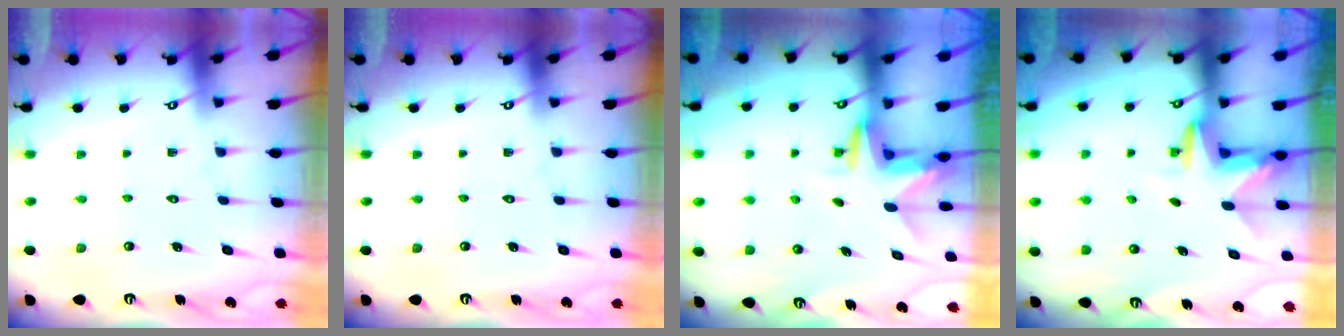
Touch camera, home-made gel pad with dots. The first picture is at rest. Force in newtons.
{"total": 0.0}
{"total": 3.0, "press": 3.0, "slide": 0.2}
{"total": 3.2, "press": 3.2, "slide": 0.1}